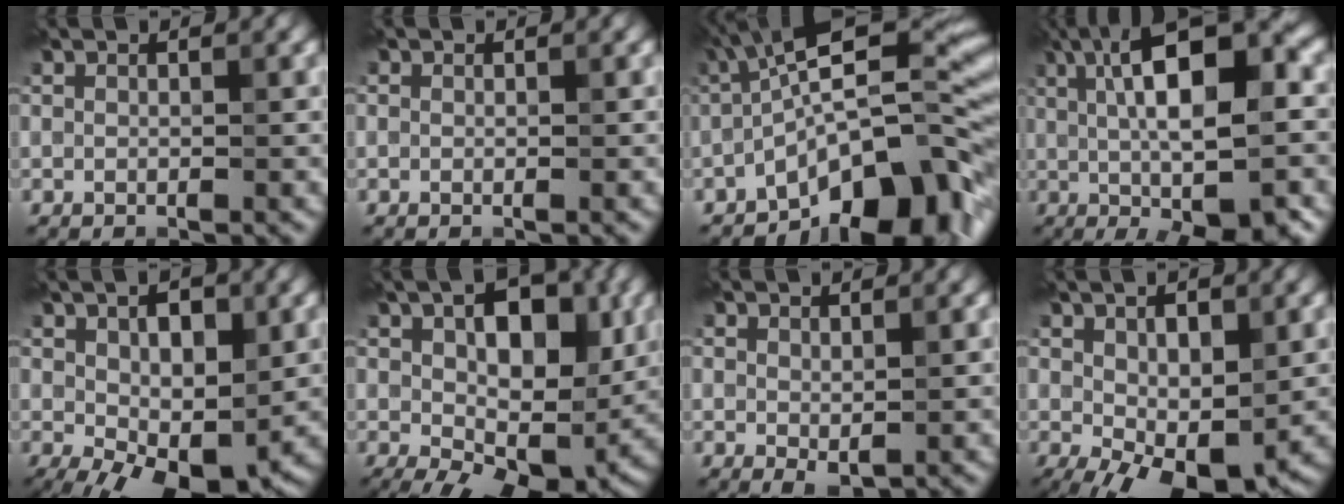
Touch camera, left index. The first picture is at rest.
{"total": 0.0}
{"total": 13.6, "force": [-6.3, 4.8, 11.0], "torque": [-0.139, 0.018, -0.107]}
{"total": 14.2, "force": [0.5, 4.4, 13.5], "torque": [-0.156, 0.023, 0.000]}
{"total": 11.0, "force": [-1.8, 5.9, 9.1], "torque": [-0.127, -0.004, -0.016]}
{"total": 12.8, "force": [0.7, 7.0, 10.7], "torque": [-0.144, -0.004, 0.018]}
{"total": 1.3, "force": [0.2, 0.7, 1.0], "torque": [-0.016, -0.002, 0.009]}
{"total": 9.9, "force": [-2.1, 5.2, 8.1], "torque": [-0.121, -0.008, -0.021]}